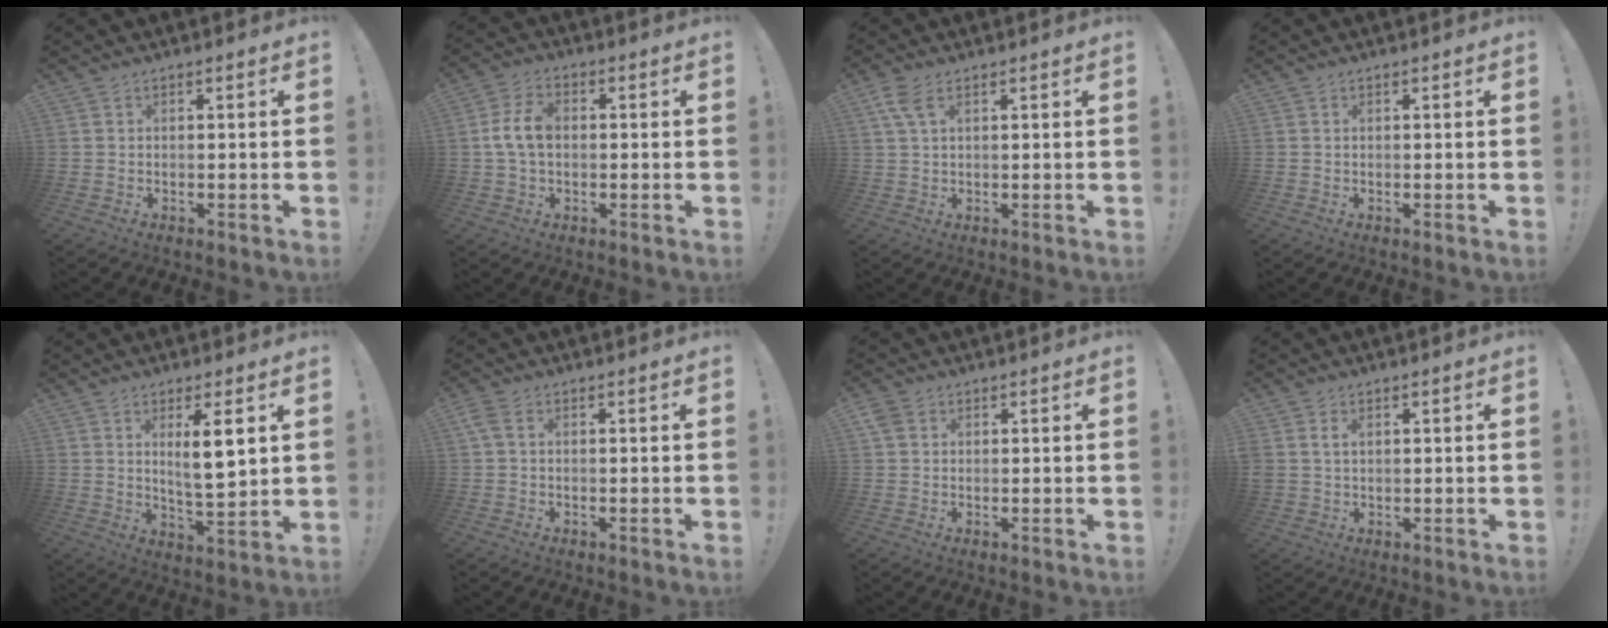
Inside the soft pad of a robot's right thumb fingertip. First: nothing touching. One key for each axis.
{"total": 8.5, "fx": 0.3, "fy": 5.5, "fz": 6.5, "tx": -0.124, "ty": 0.015, "tz": 0.012}
{"total": 5.1, "fx": 2.3, "fy": 2.3, "fz": 3.9, "tx": -0.077, "ty": 0.000, "tz": 0.045}
{"total": 0.0}
{"total": 8.6, "fx": 3.4, "fy": 1.5, "fz": 7.8, "tx": -0.121, "ty": -0.016, "tz": 0.053}
{"total": 2.5, "fx": 0.7, "fy": 1.4, "fz": 1.9, "tx": -0.045, "ty": 0.008, "tz": 0.016}
{"total": 3.3, "fx": 1.4, "fy": 2.6, "fz": 1.6, "tx": -0.031, "ty": 0.003, "tz": 0.029}
{"total": 2.6, "fx": 1.0, "fy": 1.7, "fz": 1.7, "tx": -0.035, "ty": 0.005, "tz": 0.019}